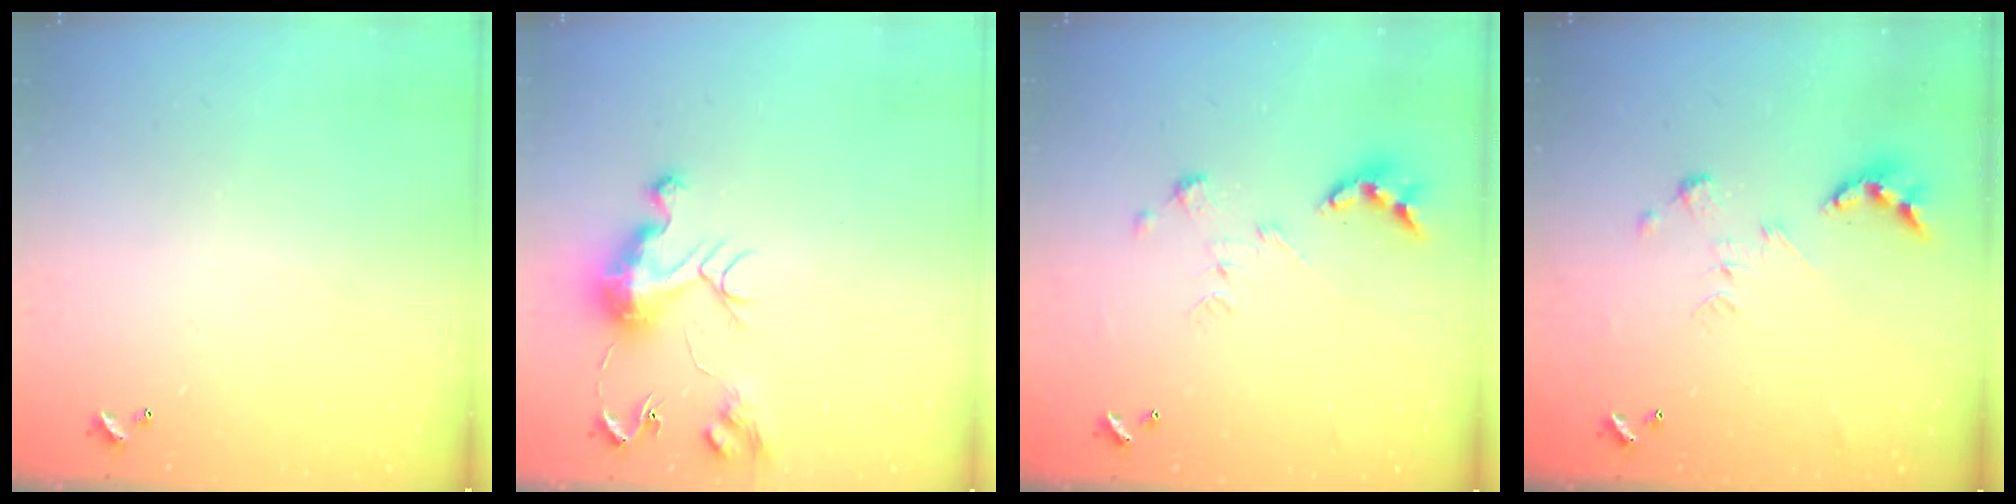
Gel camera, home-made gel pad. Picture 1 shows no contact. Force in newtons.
{"total": 10.1, "press": 10.0, "slide": 0.8}
{"total": 0.0}
{"total": 0.0}